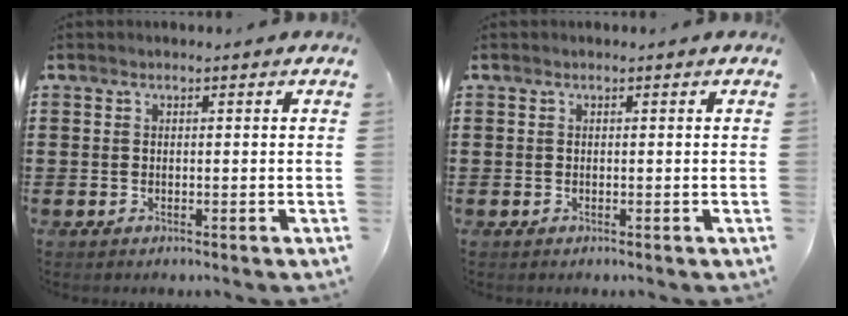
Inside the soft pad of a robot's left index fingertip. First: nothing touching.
{"total": 0.0}